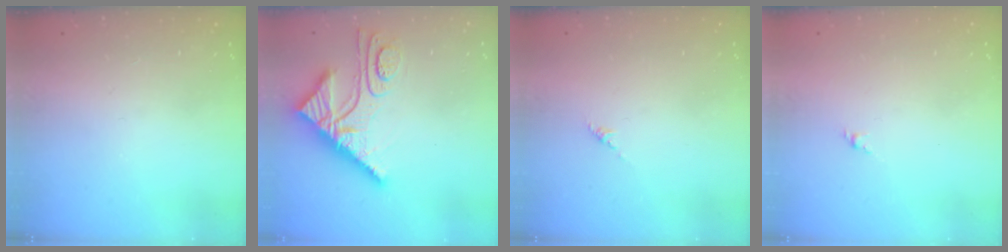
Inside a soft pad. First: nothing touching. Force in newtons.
{"total": 14.1, "press": 14.1, "slide": 0.9}
{"total": 0.0}
{"total": 1.6, "press": 1.5, "slide": 0.6}